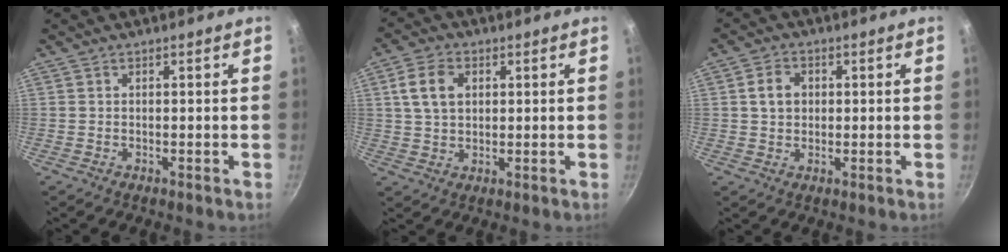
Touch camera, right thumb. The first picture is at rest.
{"total": 7.2, "force": [1.9, 5.1, 4.7], "torque": [-0.076, 0.004, 0.034]}
{"total": 4.6, "force": [0.7, 3.8, 2.6], "torque": [-0.031, 0.007, 0.010]}